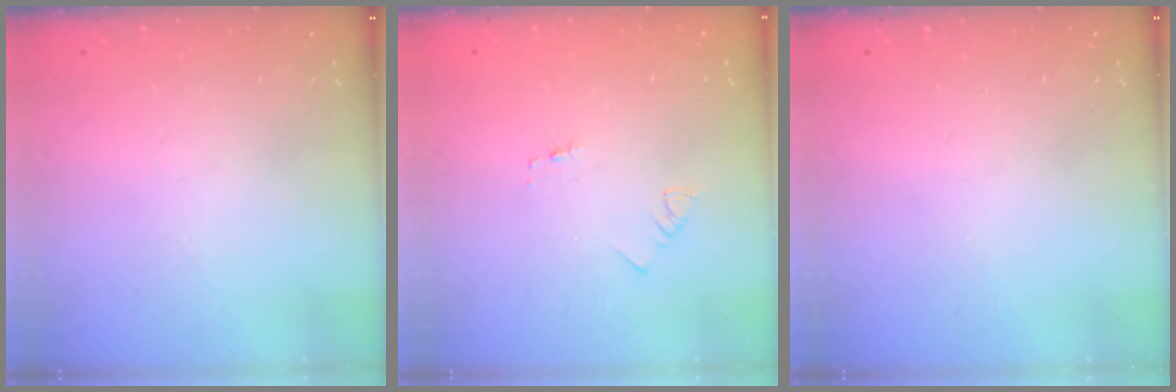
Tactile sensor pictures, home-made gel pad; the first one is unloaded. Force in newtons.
{"total": 1.3, "press": 1.2, "slide": 0.1}
{"total": 0.0}